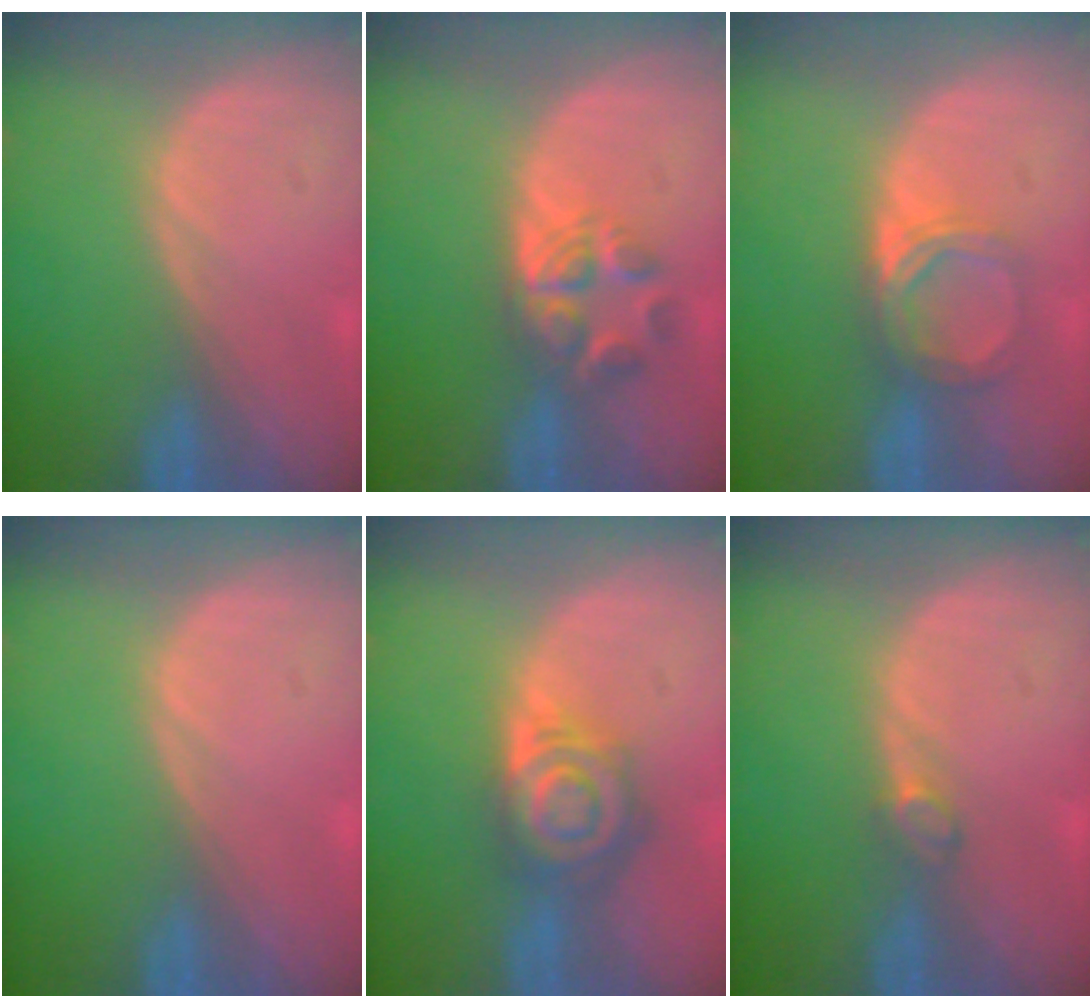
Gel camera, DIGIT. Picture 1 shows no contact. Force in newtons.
{"total": 5.9, "press": 5.1, "slide": 3.1}
{"total": 5.2, "press": 4.6, "slide": 2.4}
{"total": 0.0}
{"total": 7.8, "press": 7.0, "slide": 3.4}
{"total": 1.6, "press": 1.6, "slide": 0.2}